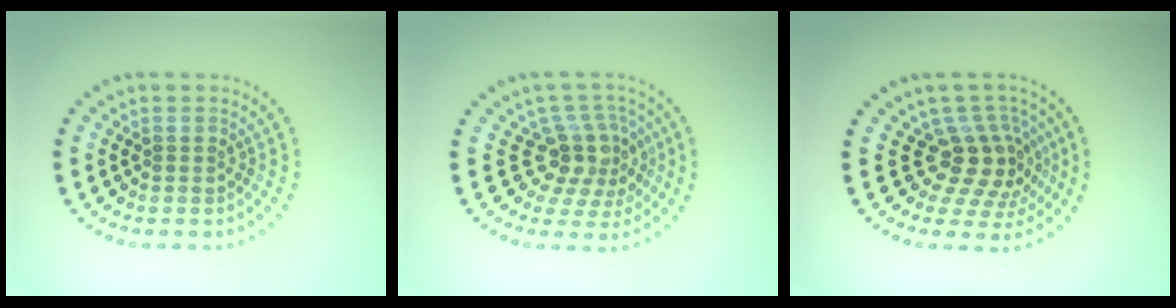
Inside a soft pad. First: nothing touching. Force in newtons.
{"total": 4.0, "press": 2.9, "slide": 2.8}
{"total": 4.3, "press": 3.0, "slide": 3.1}